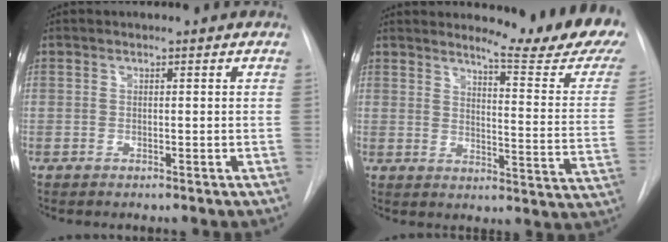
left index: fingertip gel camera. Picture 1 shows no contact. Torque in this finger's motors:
{"motor_torque": [0.79, -0.86, 0.17, 0.07]}